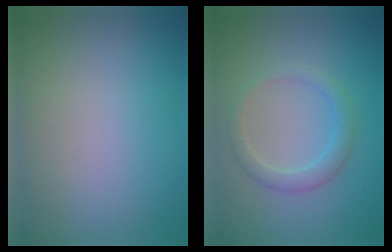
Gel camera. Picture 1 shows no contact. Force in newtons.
{"total": 2.2, "press": 2.2, "slide": 0.0}